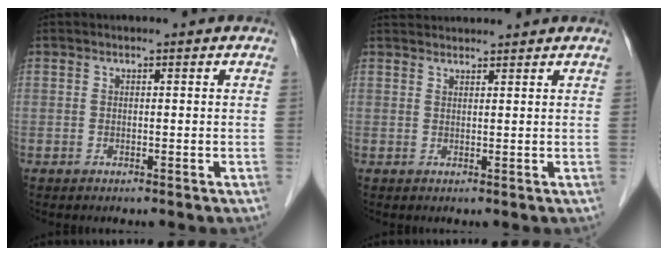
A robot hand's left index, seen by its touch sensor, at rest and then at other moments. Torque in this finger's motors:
{"motor_torque": [-0.24, -0.73, 0.14, 0.07]}